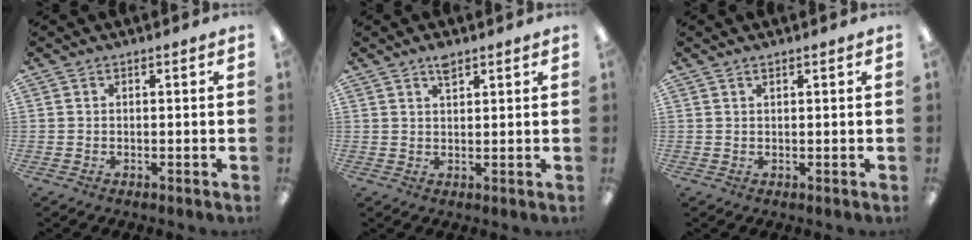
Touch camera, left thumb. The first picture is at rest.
{"total": 3.1, "force": [2.2, 1.2, 1.7], "torque": [-0.024, -0.006, 0.037]}
{"total": 0.8, "force": [0.7, 0.1, 0.5], "torque": [-0.010, 0.000, 0.012]}